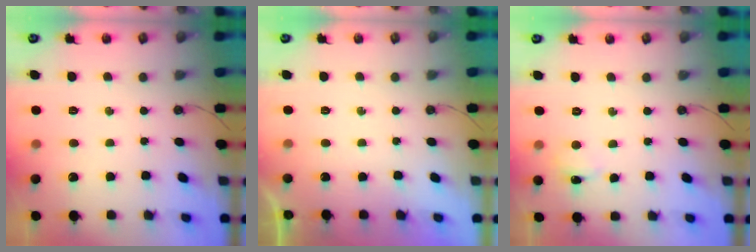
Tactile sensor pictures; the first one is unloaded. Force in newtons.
{"total": 0.0}
{"total": 1.7, "press": 1.6, "slide": 0.4}